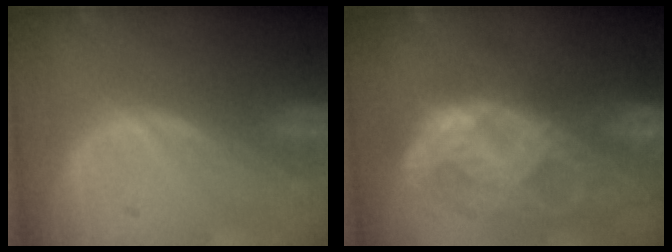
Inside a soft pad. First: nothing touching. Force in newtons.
{"total": 10.9, "press": 9.3, "slide": 5.7}